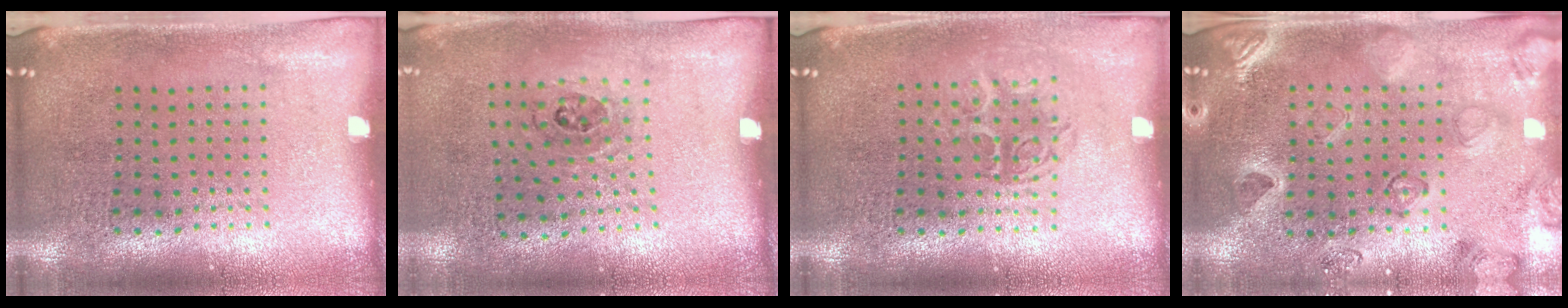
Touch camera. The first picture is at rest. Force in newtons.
{"total": 1.1, "press": 0.7, "slide": 0.8}
{"total": 1.2, "press": 1.1, "slide": 0.6}
{"total": 2.3, "press": 2.1, "slide": 1.0}